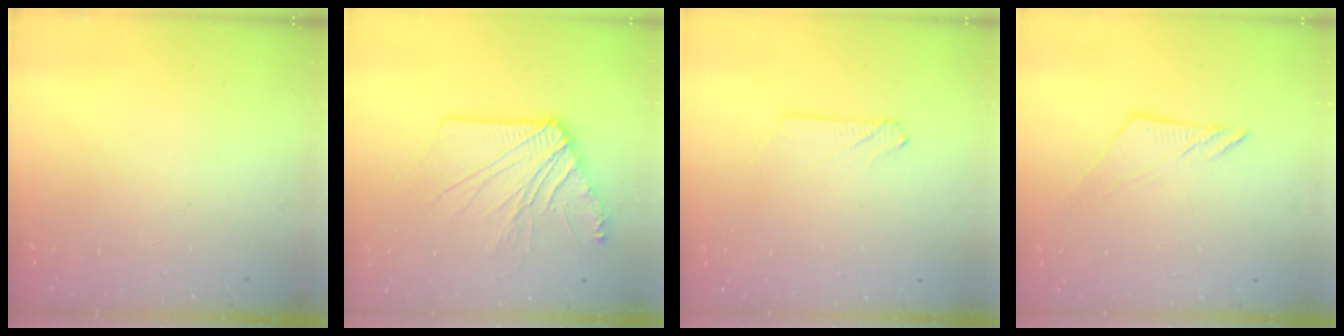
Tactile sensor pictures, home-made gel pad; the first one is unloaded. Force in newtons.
{"total": 13.4, "press": 13.4, "slide": 1.4}
{"total": 2.7, "press": 2.7, "slide": 0.3}
{"total": 7.6, "press": 7.6, "slide": 0.1}